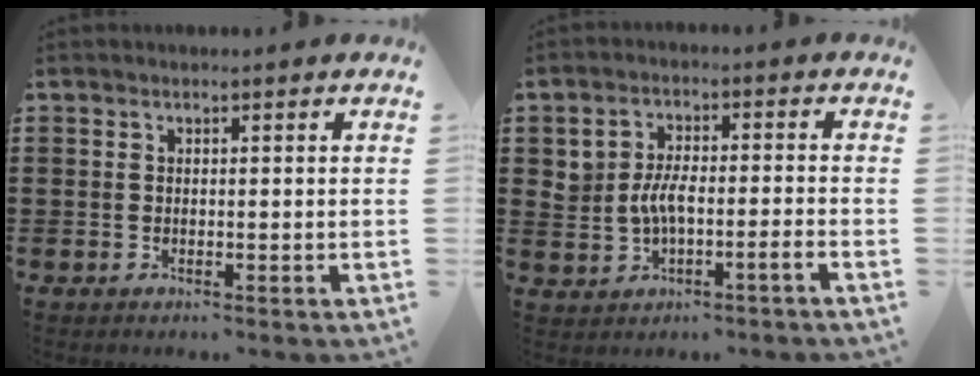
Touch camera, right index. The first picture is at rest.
{"total": 3.9, "force": [-0.9, 1.7, 3.4], "torque": [-0.072, 0.006, -0.021]}